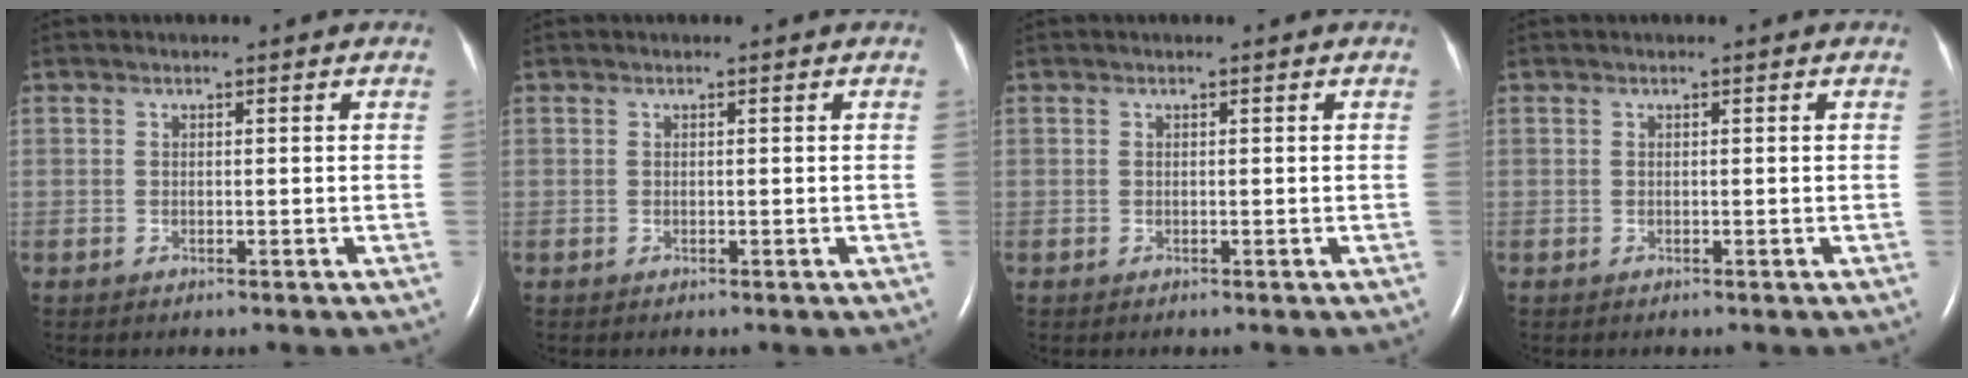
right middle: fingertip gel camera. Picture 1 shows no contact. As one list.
[{"total": 0.0}, {"total": 0.0}, {"total": 0.0}]